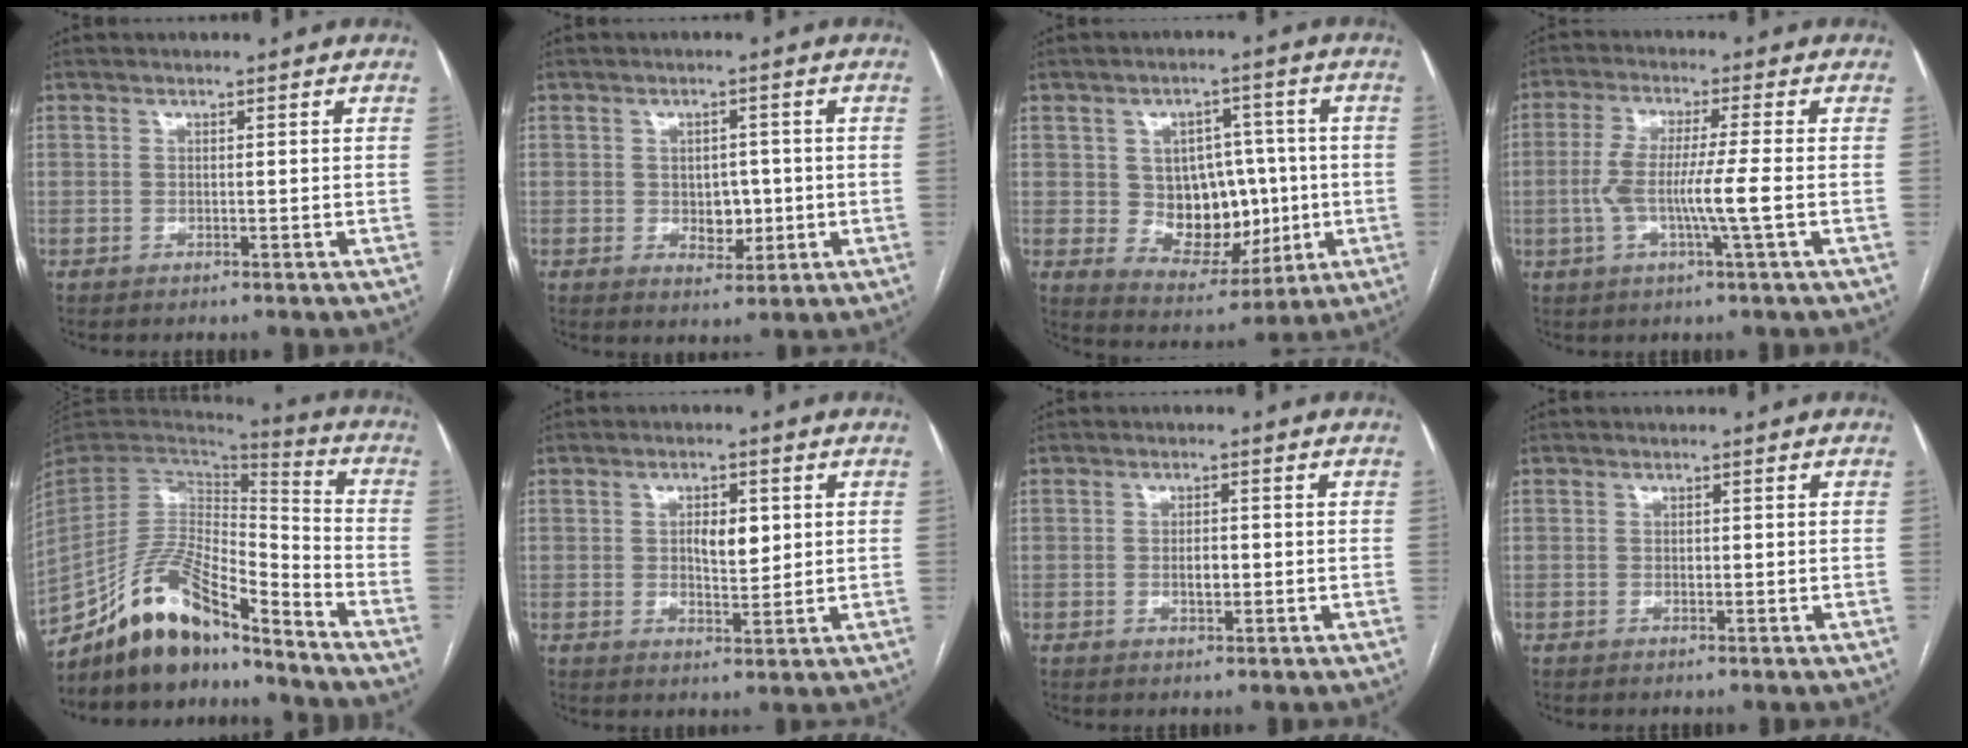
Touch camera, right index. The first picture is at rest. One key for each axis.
{"total": 4.2, "fx": -0.3, "fy": 3.0, "fz": 3.0, "tx": -0.032, "ty": 0.005, "tz": 0.006}
{"total": 11.2, "fx": 0.1, "fy": 8.1, "fz": 7.7, "tx": -0.109, "ty": 0.027, "tz": 0.024}
{"total": 7.9, "fx": -1.4, "fy": -0.3, "fz": 7.7, "tx": -0.156, "ty": 0.001, "tz": -0.028}
{"total": 15.8, "fx": -13.3, "fy": 3.5, "fz": 7.7, "tx": -0.136, "ty": 0.036, "tz": -0.242}
{"total": 4.7, "fx": 0.9, "fy": 2.2, "fz": 4.0, "tx": -0.062, "ty": 0.001, "tz": 0.019}
{"total": 2.3, "fx": -0.3, "fy": 1.2, "fz": 2.0, "tx": -0.033, "ty": 0.002, "tz": -0.001}
{"total": 0.8, "fx": 0.0, "fy": 0.6, "fz": 0.5, "tx": -0.008, "ty": 0.001, "tz": 0.001}